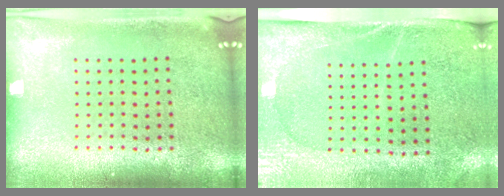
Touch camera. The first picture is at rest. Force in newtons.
{"total": 2.9, "press": 2.5, "slide": 1.4}